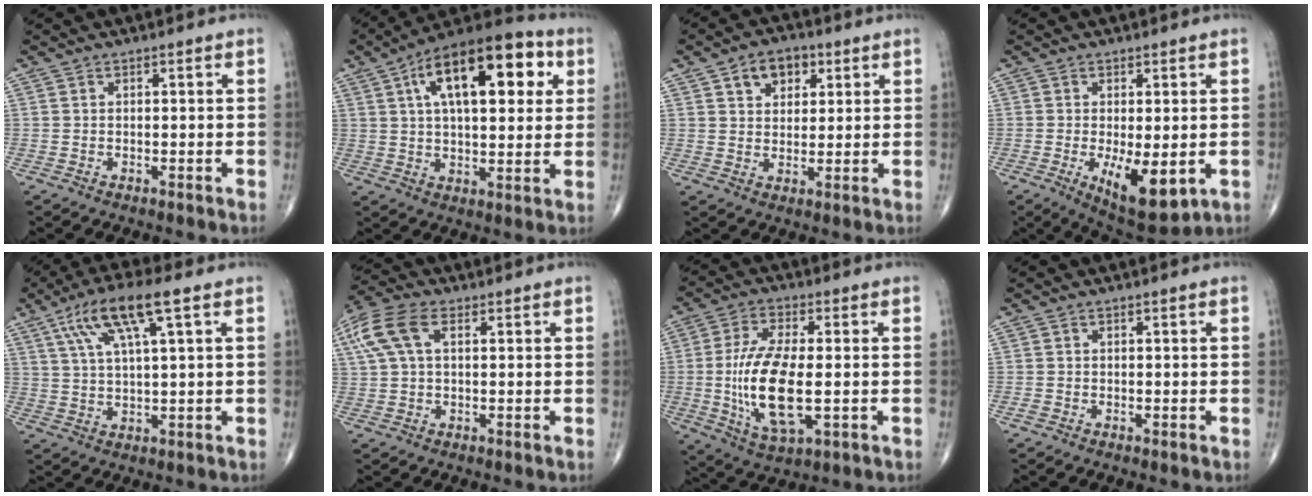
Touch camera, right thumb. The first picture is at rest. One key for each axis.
{"total": 21.2, "fx": 6.9, "fy": 9.7, "fz": 17.6, "tx": -0.252, "ty": 0.014, "tz": 0.101}
{"total": 7.7, "fx": 3.8, "fy": 4.6, "fz": 4.8, "tx": -0.055, "ty": -0.010, "tz": 0.061}
{"total": 10.0, "fx": -2.3, "fy": 3.9, "fz": 8.9, "tx": -0.130, "ty": -0.023, "tz": -0.024}
{"total": 11.2, "fx": 5.0, "fy": 2.1, "fz": 9.8, "tx": -0.201, "ty": 0.002, "tz": 0.094}
{"total": 9.5, "fx": 2.9, "fy": 5.2, "fz": 7.4, "tx": -0.181, "ty": 0.031, "tz": 0.057}
{"total": 15.0, "fx": -1.5, "fy": 5.8, "fz": 13.8, "tx": -0.278, "ty": -0.008, "tz": -0.023}
{"total": 0.6, "fx": -0.4, "fy": 0.4, "fz": 0.3, "tx": -0.008, "ty": -0.001, "tz": -0.009}